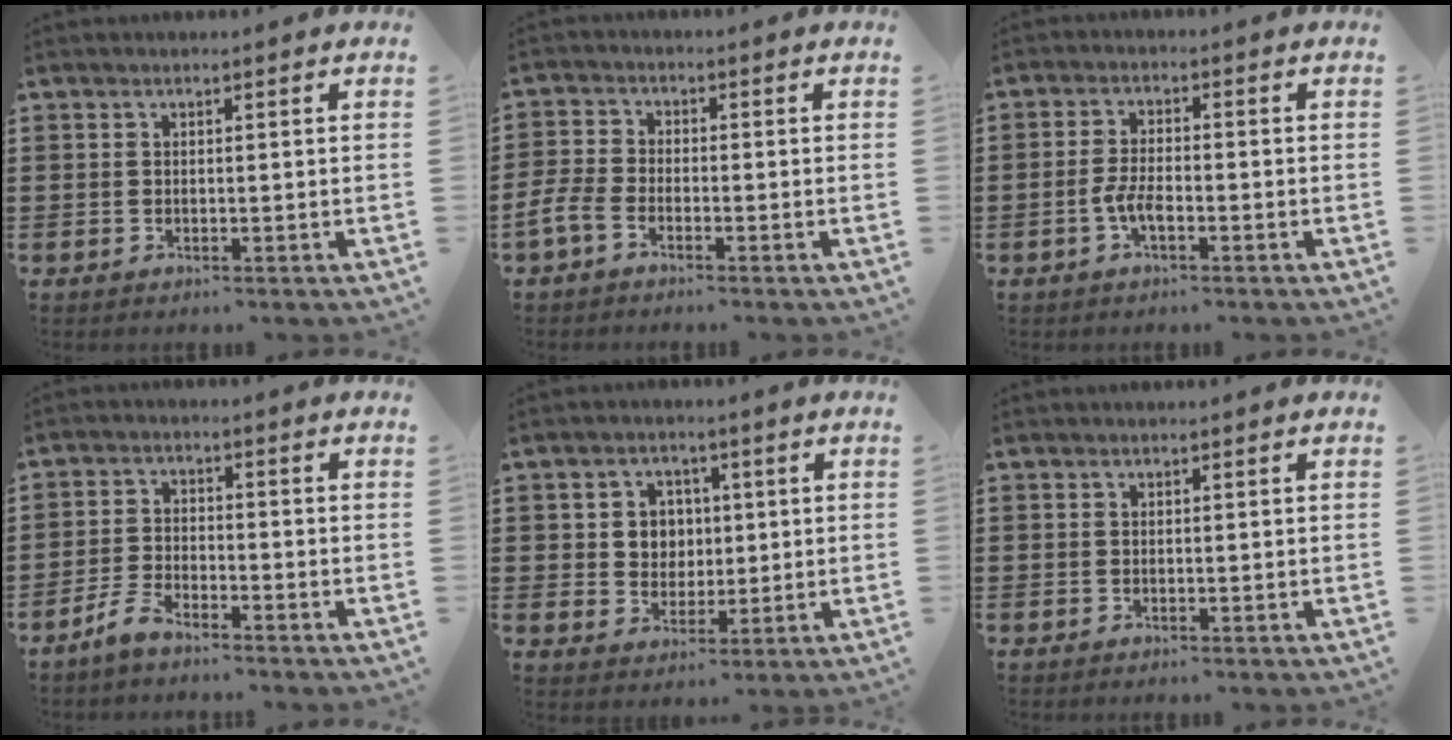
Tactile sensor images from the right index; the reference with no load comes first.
{"total": 3.2, "force": [-2.4, 1.1, 1.8], "torque": [-0.051, -0.002, -0.052]}
{"total": 3.6, "force": [-1.6, 1.1, 3.0], "torque": [-0.073, -0.003, -0.035]}
{"total": 3.5, "force": [-3.2, 0.7, 1.4], "torque": [-0.038, 0.005, -0.067]}
{"total": 4.7, "force": [0.6, 4.4, 1.4], "torque": [-0.039, 0.013, 0.006]}
{"total": 0.0}